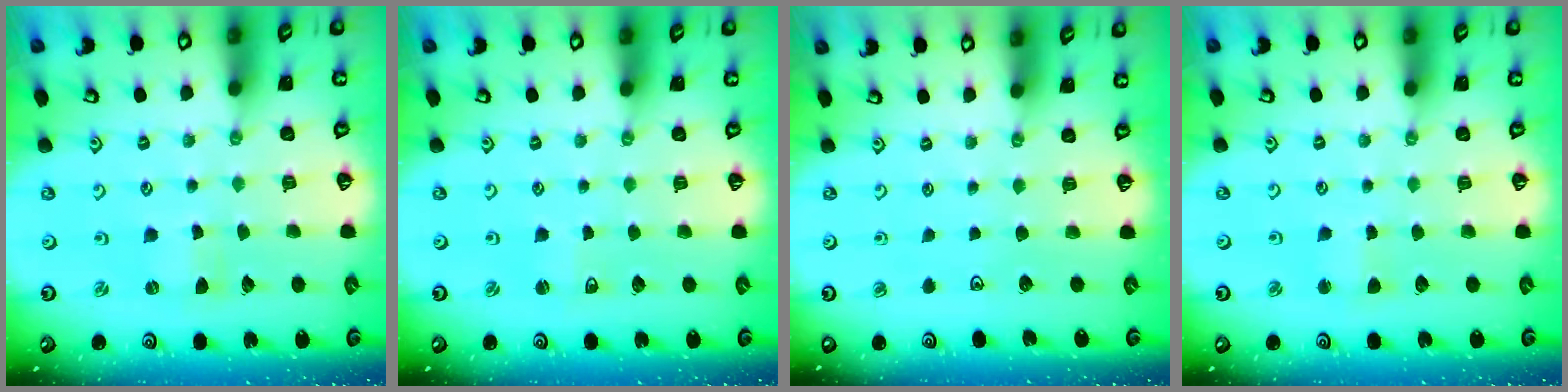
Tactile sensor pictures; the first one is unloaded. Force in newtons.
{"total": 2.1, "press": 2.0, "slide": 0.4}
{"total": 0.0}
{"total": 2.4, "press": 2.4, "slide": 0.3}